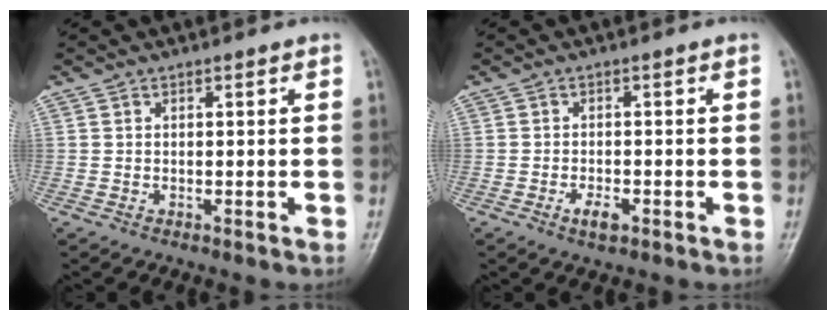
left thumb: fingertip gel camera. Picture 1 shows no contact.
{"total": 2.8, "force": [-1.4, 1.3, 2.1], "torque": [-0.037, 0.005, -0.023]}